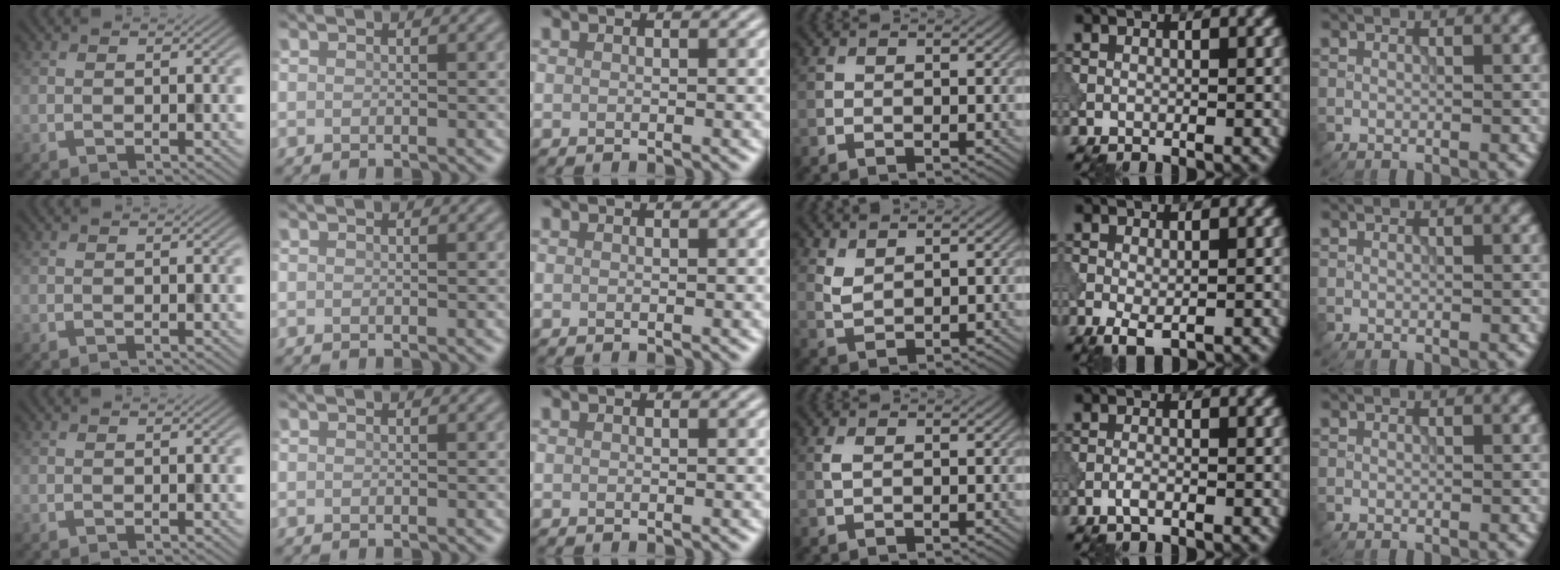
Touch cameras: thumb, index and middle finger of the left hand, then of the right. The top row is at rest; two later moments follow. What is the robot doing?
{"motion": "dispense", "object": "pipette"}